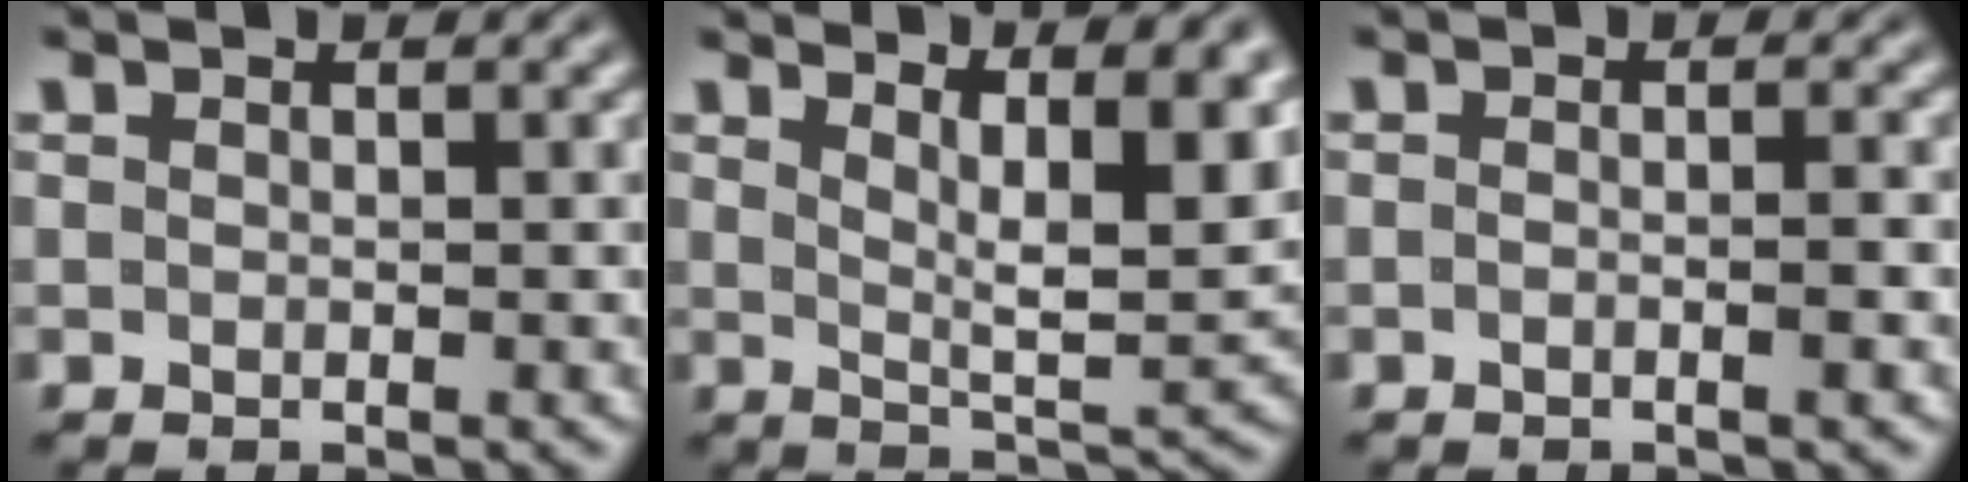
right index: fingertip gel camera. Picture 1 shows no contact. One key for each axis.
{"total": 5.9, "fx": 2.3, "fy": 1.1, "fz": 5.4, "tx": -0.068, "ty": -0.011, "tz": 0.039}
{"total": 1.2, "fx": -0.7, "fy": -0.3, "fz": 0.9, "tx": -0.012, "ty": 0.005, "tz": -0.017}